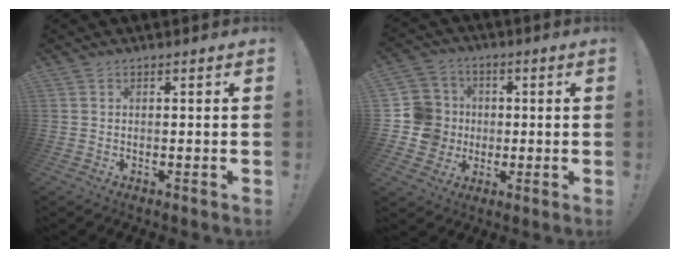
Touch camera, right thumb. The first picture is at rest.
{"total": 11.8, "force": [-0.5, 11.2, 3.5], "torque": [-0.066, 0.011, 0.000]}